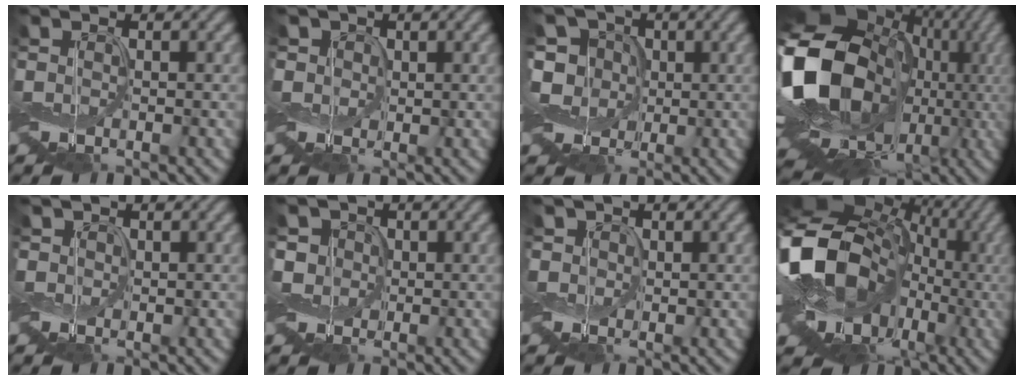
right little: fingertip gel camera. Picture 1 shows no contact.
{"total": 2.0, "force": [0.6, 1.9, 0.3], "torque": [-0.014, 0.003, -0.003]}
{"total": 5.8, "force": [0.1, 5.1, 2.7], "torque": [-0.068, 0.018, -0.027]}
{"total": 19.7, "force": [1.8, 15.4, 12.1], "torque": [-0.239, -0.020, 0.055]}
{"total": 0.9, "force": [0.3, 0.8, -0.2], "torque": [0.003, -0.002, -0.001]}
{"total": 3.4, "force": [0.4, 3.2, 1.2], "torque": [-0.040, 0.016, -0.007]}
{"total": 1.4, "force": [0.4, 1.4, 0.0], "torque": [-0.003, 0.000, -0.004]}
{"total": 17.1, "force": [-0.6, 14.2, 9.4], "torque": [-0.162, -0.010, -0.035]}